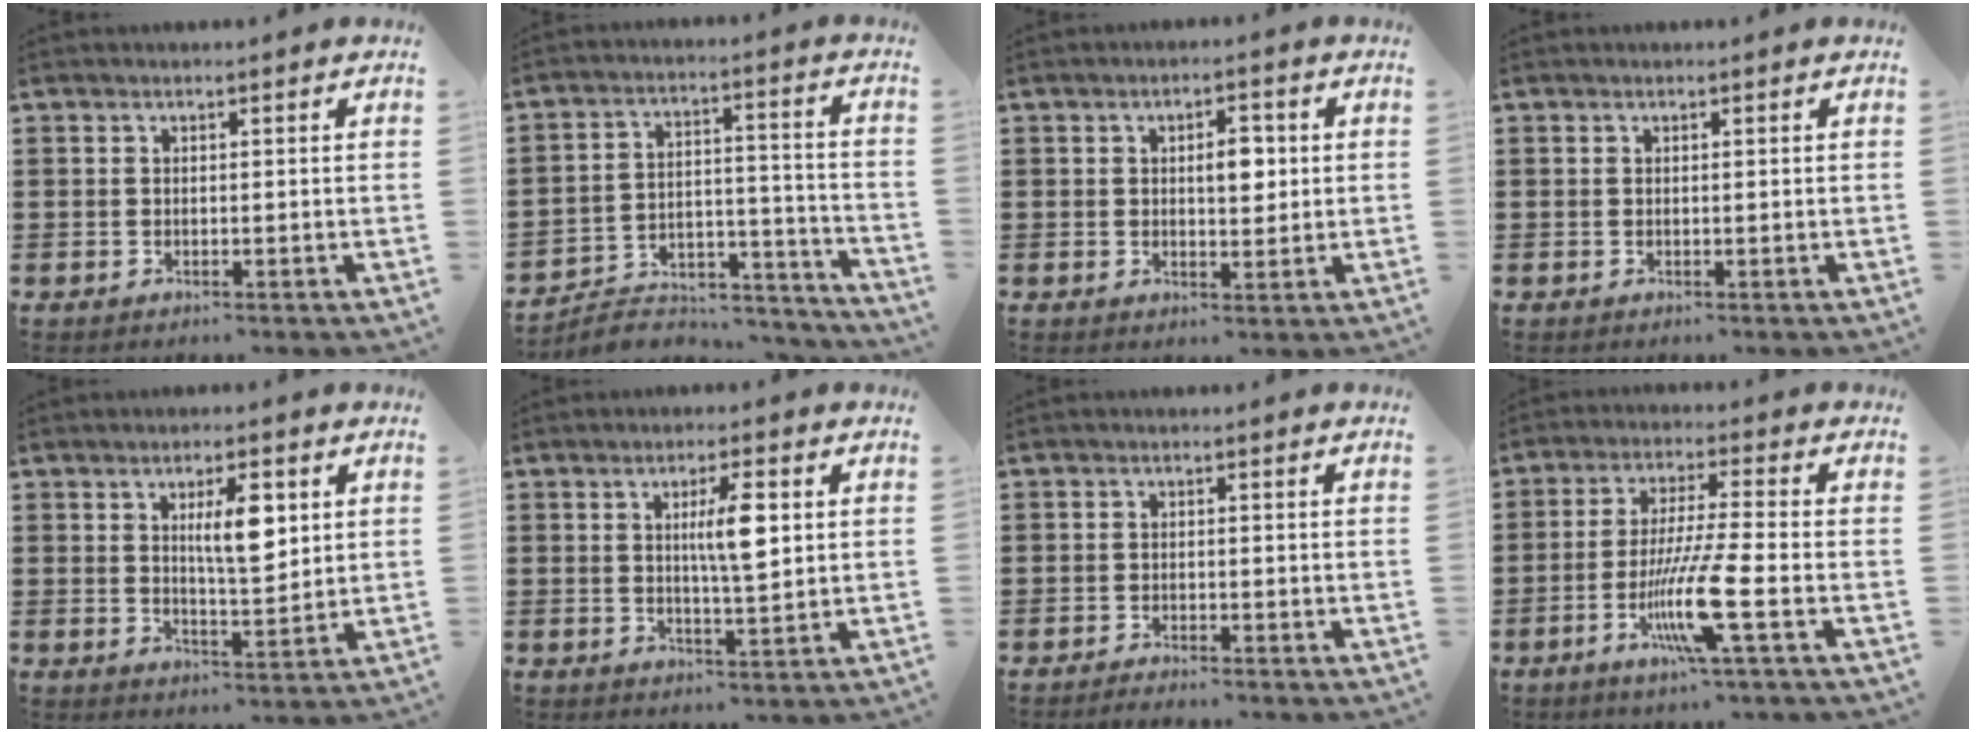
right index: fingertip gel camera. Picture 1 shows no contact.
{"total": 7.0, "force": [-6.4, 2.1, 1.8], "torque": [-0.029, 0.017, -0.122]}
{"total": 4.3, "force": [0.6, 2.0, 3.7], "torque": [-0.060, 0.004, 0.005]}
{"total": 0.0}
{"total": 6.7, "force": [2.0, 2.2, 6.0], "torque": [-0.105, 0.001, 0.029]}
{"total": 6.2, "force": [1.4, 1.3, 5.9], "torque": [-0.108, 0.003, 0.018]}
{"total": 1.2, "force": [-1.2, 0.0, 0.1], "torque": [-0.004, 0.002, -0.025]}
{"total": 10.5, "force": [-4.0, 0.3, 9.7], "torque": [-0.193, -0.018, -0.078]}